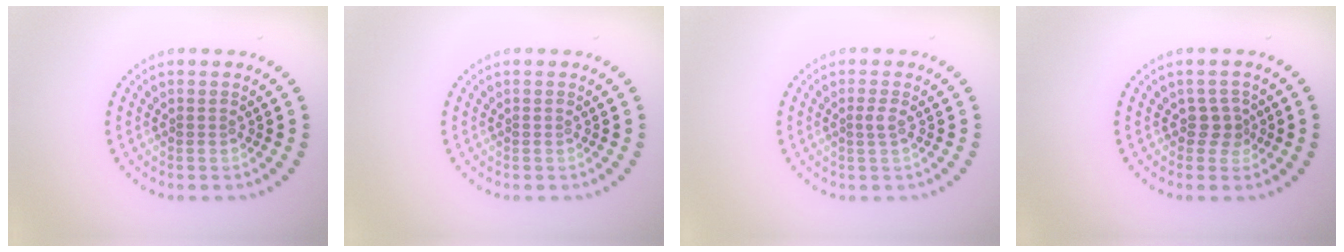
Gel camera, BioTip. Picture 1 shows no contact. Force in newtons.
{"total": 0.0}
{"total": 0.9, "press": 0.6, "slide": 0.6}
{"total": 1.7, "press": 1.3, "slide": 1.0}